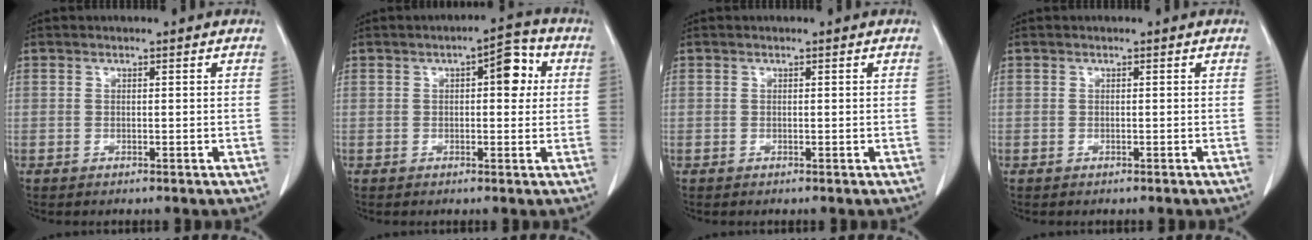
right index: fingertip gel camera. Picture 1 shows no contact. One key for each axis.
{"total": 5.5, "fx": 1.3, "fy": 2.2, "fz": 4.9, "tx": -0.062, "ty": 0.020, "tz": 0.013}
{"total": 0.0}
{"total": 0.0}